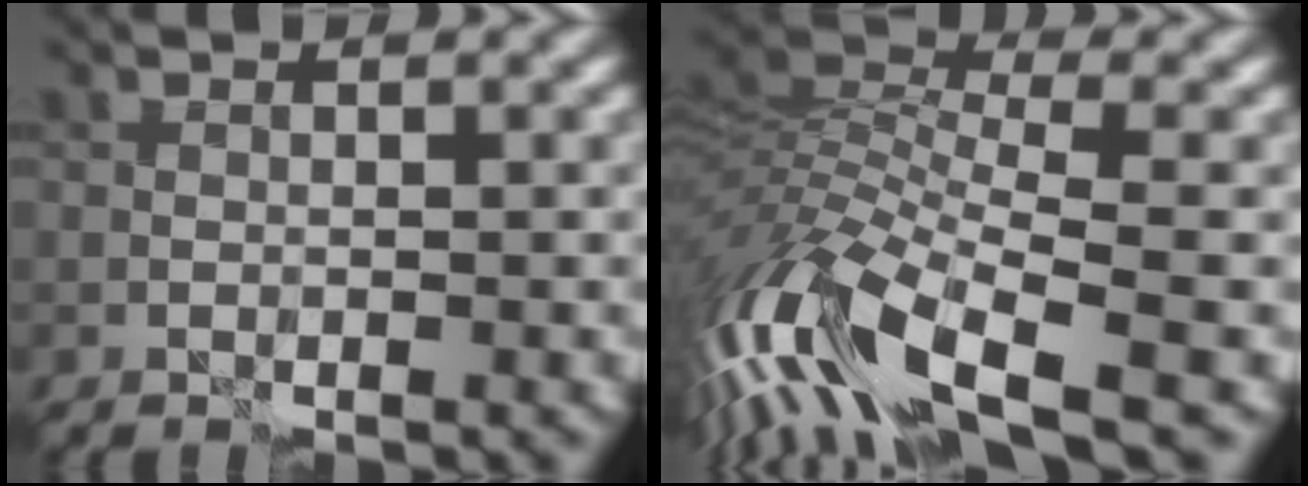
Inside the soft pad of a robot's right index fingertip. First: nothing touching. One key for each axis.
{"total": 11.5, "fx": -4.6, "fy": 4.8, "fz": 9.3, "tx": -0.196, "ty": -0.004, "tz": -0.092}